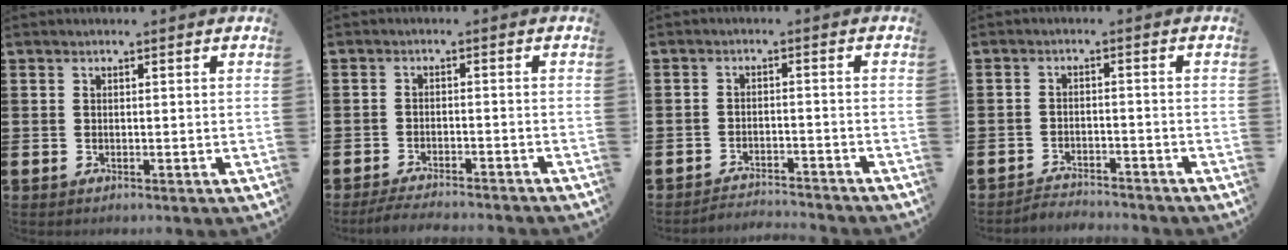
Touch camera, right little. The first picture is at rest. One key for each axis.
{"total": 2.5, "fx": -2.4, "fy": -0.1, "fz": 0.6, "tx": -0.010, "ty": 0.006, "tz": -0.048}
{"total": 2.5, "fx": -2.5, "fy": -0.1, "fz": -0.1, "tx": -0.003, "ty": 0.003, "tz": -0.054}
{"total": 2.5, "fx": -2.5, "fy": 0.0, "fz": -0.3, "tx": -0.003, "ty": 0.005, "tz": -0.054}